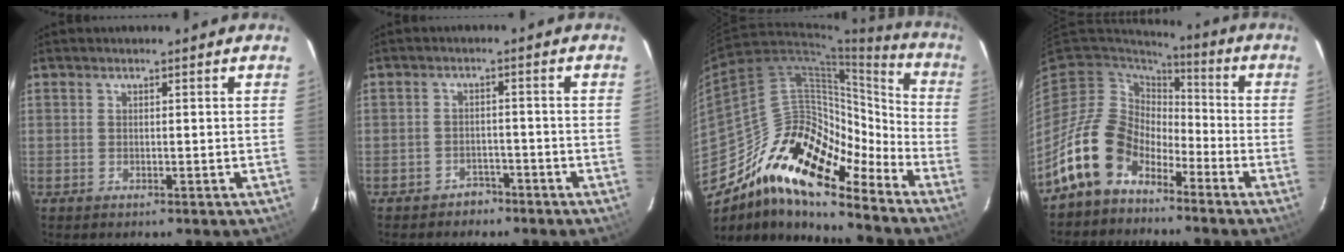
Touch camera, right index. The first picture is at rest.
{"total": 3.8, "force": [-3.0, 2.4, 0.2], "torque": [-0.012, 0.017, -0.041]}
{"total": 19.6, "force": [-14.2, 7.4, 11.3], "torque": [-0.174, -0.001, -0.266]}
{"total": 13.4, "force": [-8.8, 8.6, 5.2], "torque": [-0.110, 0.018, -0.164]}